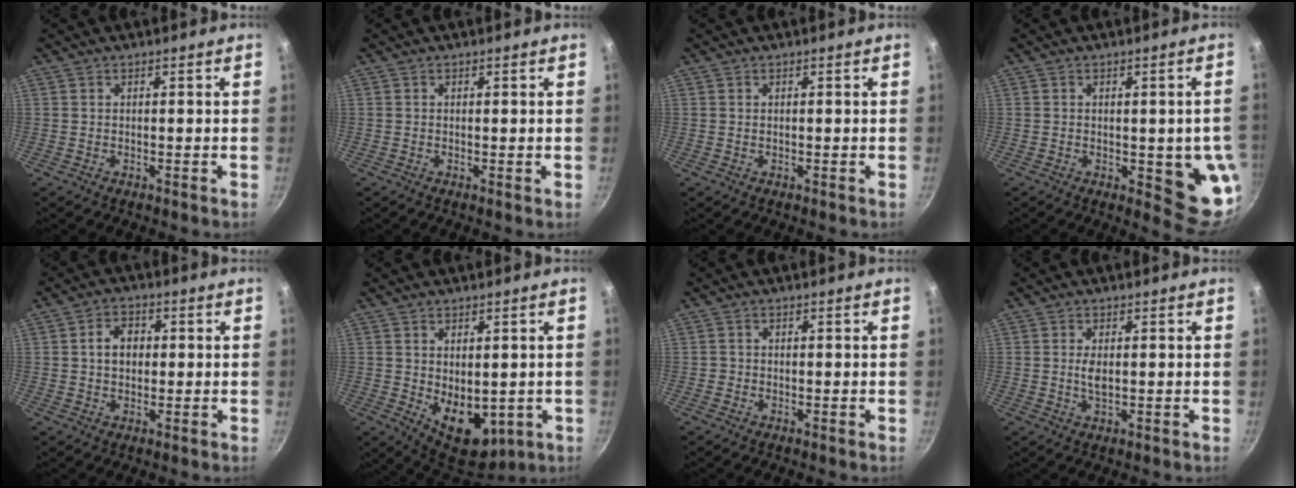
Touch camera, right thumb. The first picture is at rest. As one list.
[{"total": 0.0}, {"total": 0.0}, {"total": 8.1, "force": [-1.2, 3.4, 7.3], "torque": [-0.062, -0.013, -0.013]}, {"total": 5.3, "force": [0.5, 4.1, 3.3], "torque": [-0.034, 0.010, 0.002]}, {"total": 10.5, "force": [-1.1, 6.8, 8.0], "torque": [-0.091, -0.021, 0.005]}, {"total": 0.8, "force": [-0.3, 0.7, 0.1], "torque": [0.000, 0.002, -0.007]}, {"total": 2.5, "force": [0.2, 1.1, 2.2], "torque": [-0.042, -0.002, 0.005]}]